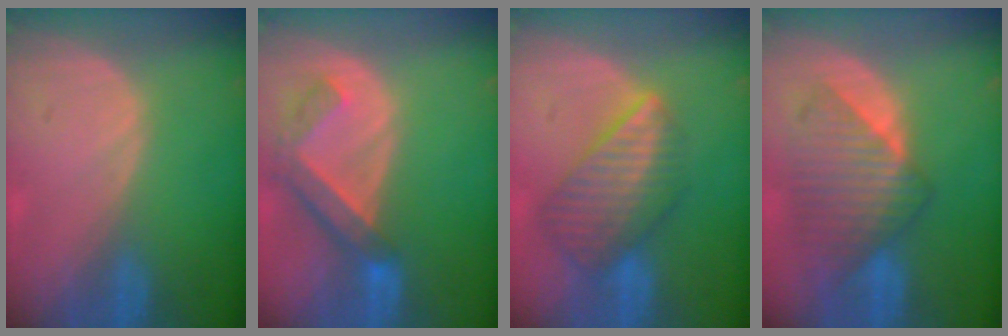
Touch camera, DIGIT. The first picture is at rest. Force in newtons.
{"total": 6.6, "press": 5.9, "slide": 3.0}
{"total": 8.3, "press": 7.5, "slide": 3.6}
{"total": 8.6, "press": 8.2, "slide": 2.6}